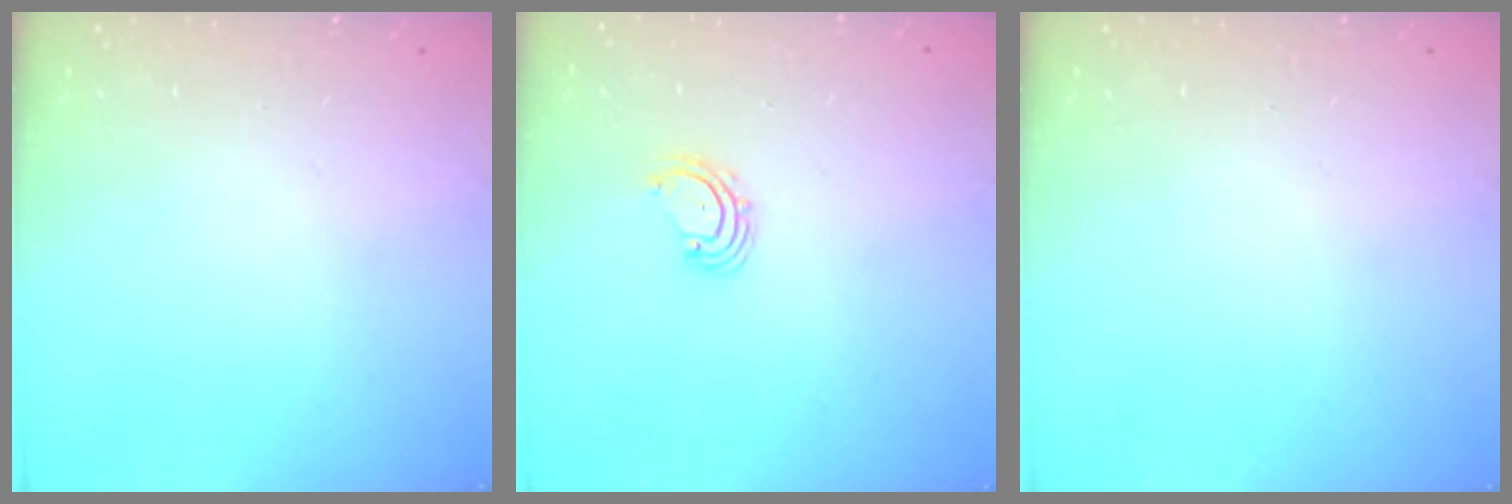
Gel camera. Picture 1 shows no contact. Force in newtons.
{"total": 2.5, "press": 2.4, "slide": 0.4}
{"total": 0.0}